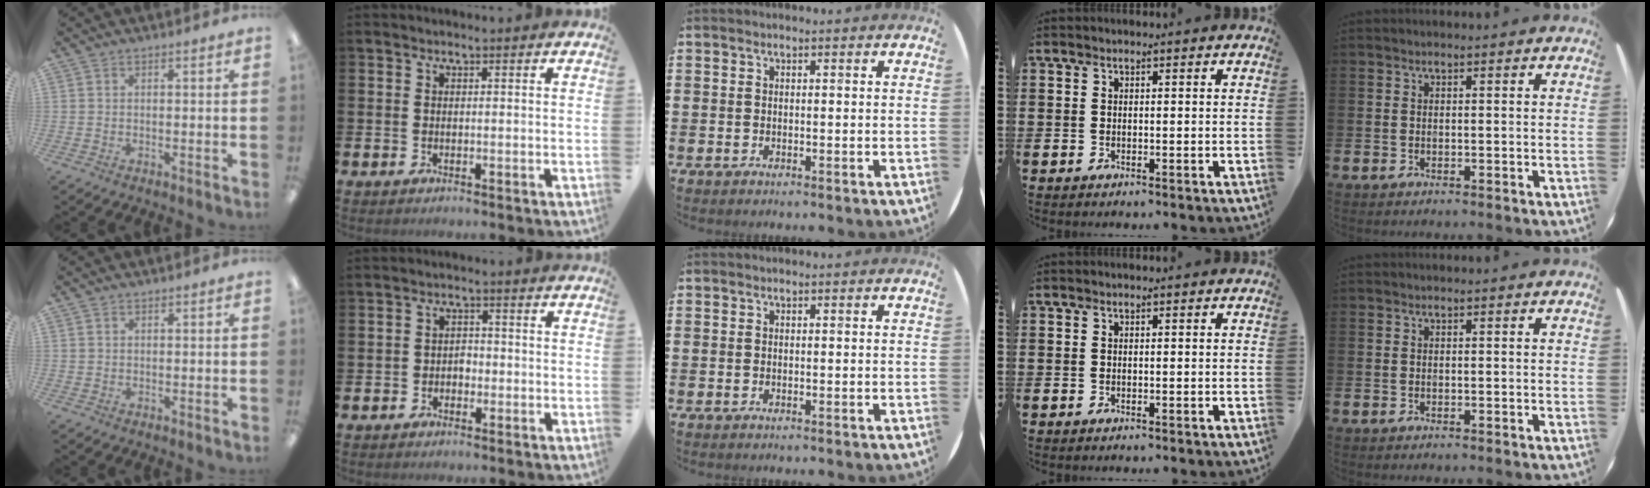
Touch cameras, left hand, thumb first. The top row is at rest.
{"thumb": {"total": 0.5, "force": [0.3, 0.4, -0.1], "torque": [0.002, 0.001, 0.006]}, "index": {"total": 1.8, "force": [-1.1, 1.4, 0.5], "torque": [-0.008, 0.004, -0.027]}}